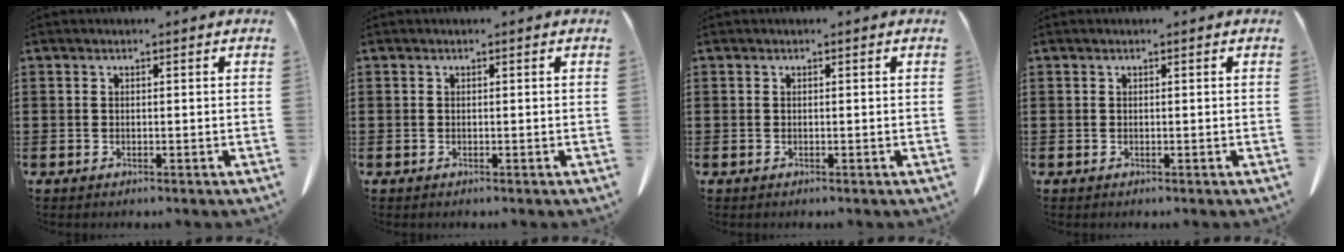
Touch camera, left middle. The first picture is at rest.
{"total": 0.0}
{"total": 0.0}
{"total": 0.0}